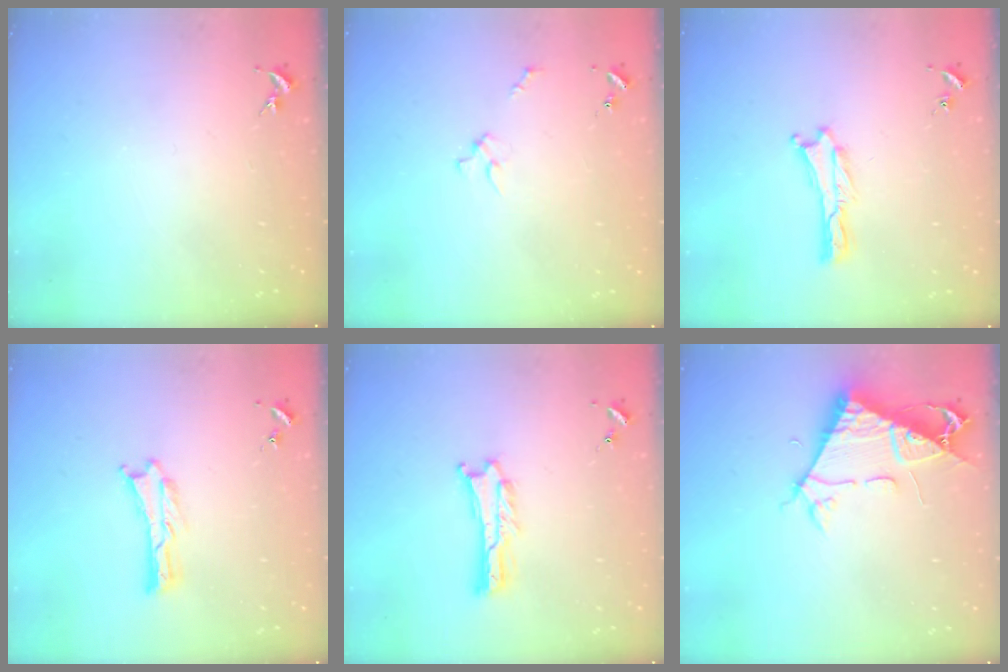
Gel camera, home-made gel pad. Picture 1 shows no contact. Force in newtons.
{"total": 2.0, "press": 2.0, "slide": 0.2}
{"total": 0.0}
{"total": 0.0}
{"total": 1.0, "press": 1.0, "slide": 0.2}
{"total": 7.7, "press": 7.6, "slide": 1.1}